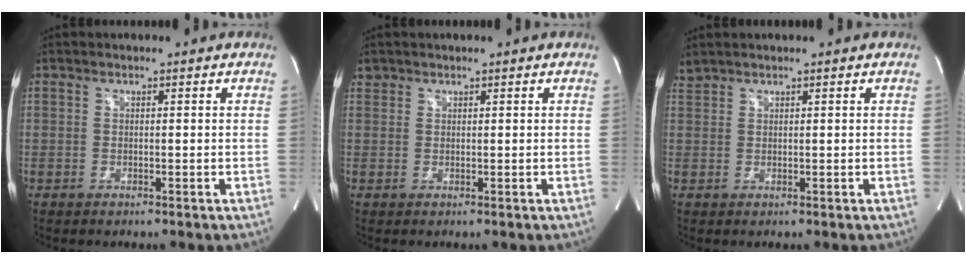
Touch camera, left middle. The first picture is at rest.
{"total": 1.1, "force": [0.8, 0.7, -0.1], "torque": [0.006, 0.010, 0.013]}
{"total": 1.4, "force": [1.3, 0.0, 0.1], "torque": [-0.012, 0.017, 0.036]}